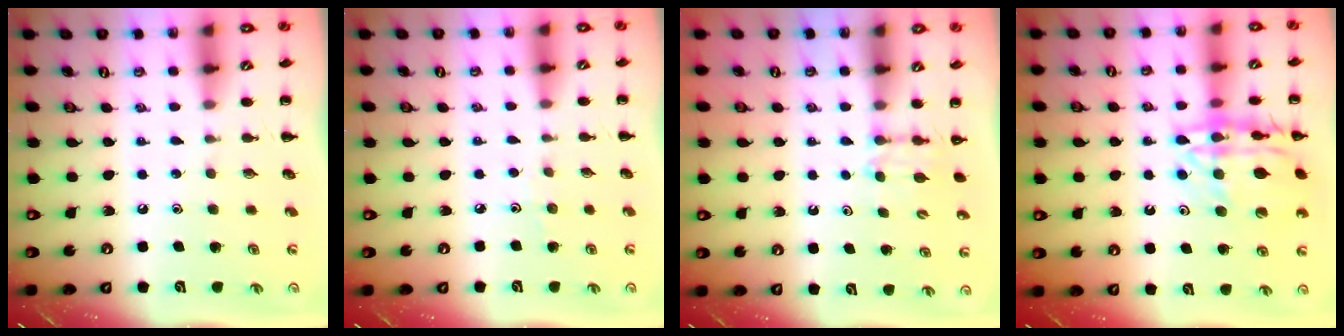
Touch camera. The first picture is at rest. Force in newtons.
{"total": 2.9, "press": 2.7, "slide": 1.2}
{"total": 4.2, "press": 4.0, "slide": 1.3}
{"total": 18.9, "press": 18.8, "slide": 1.7}